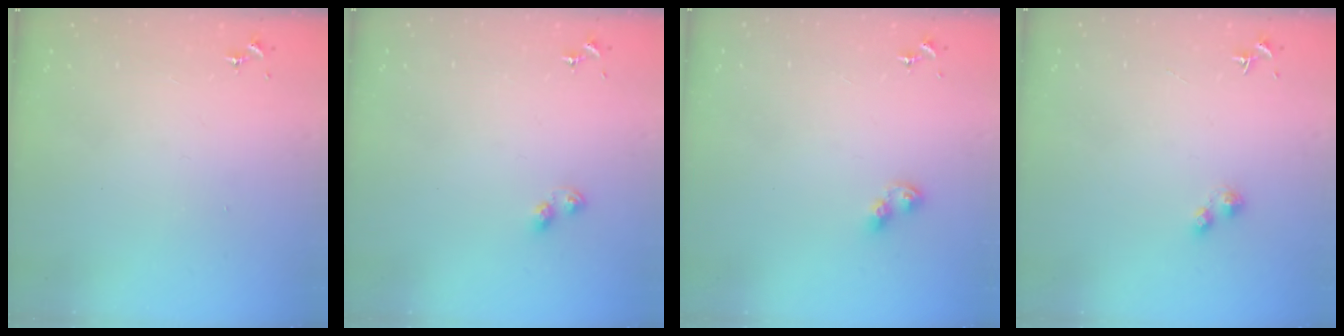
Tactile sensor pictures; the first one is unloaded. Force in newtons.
{"total": 4.1, "press": 4.0, "slide": 0.5}
{"total": 5.2, "press": 5.1, "slide": 0.5}
{"total": 1.6, "press": 1.6, "slide": 0.2}